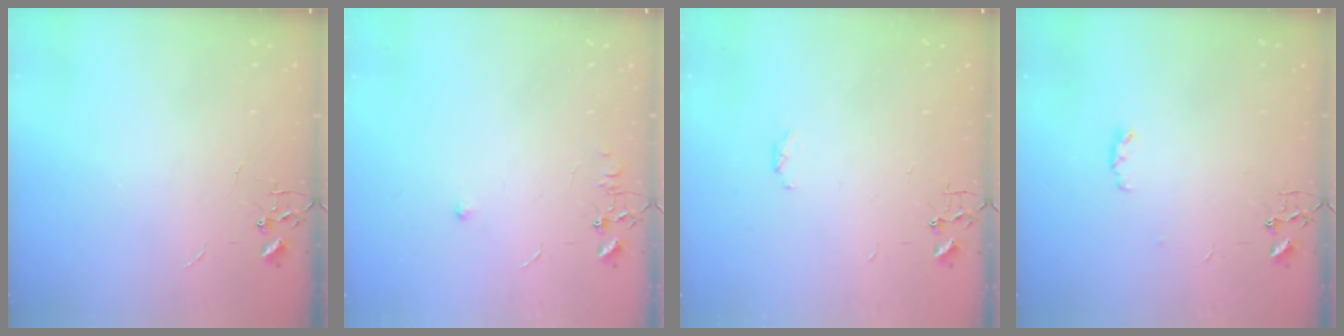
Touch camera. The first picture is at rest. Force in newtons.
{"total": 6.2, "press": 6.2, "slide": 0.8}
{"total": 4.3, "press": 4.1, "slide": 1.5}
{"total": 3.8, "press": 3.8, "slide": 0.6}